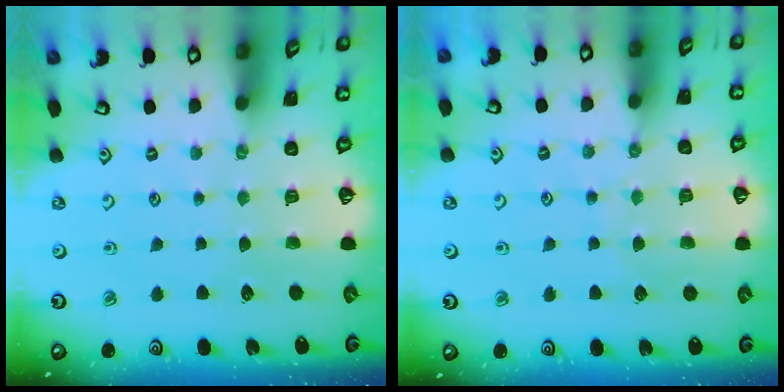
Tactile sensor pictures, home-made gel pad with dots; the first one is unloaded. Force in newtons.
{"total": 6.4, "press": 6.4, "slide": 0.6}